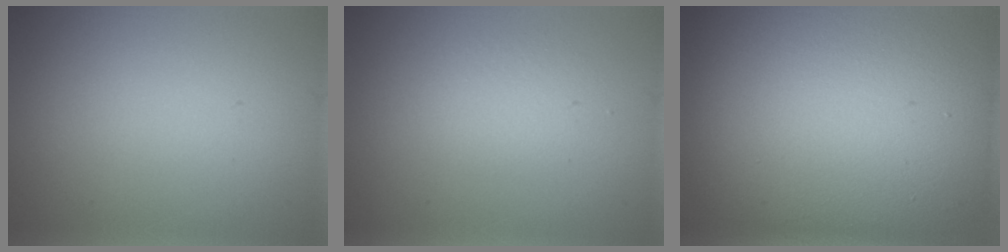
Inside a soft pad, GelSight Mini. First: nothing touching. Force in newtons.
{"total": 1.7, "press": 1.7, "slide": 0.1}
{"total": 16.8, "press": 16.8, "slide": 1.4}